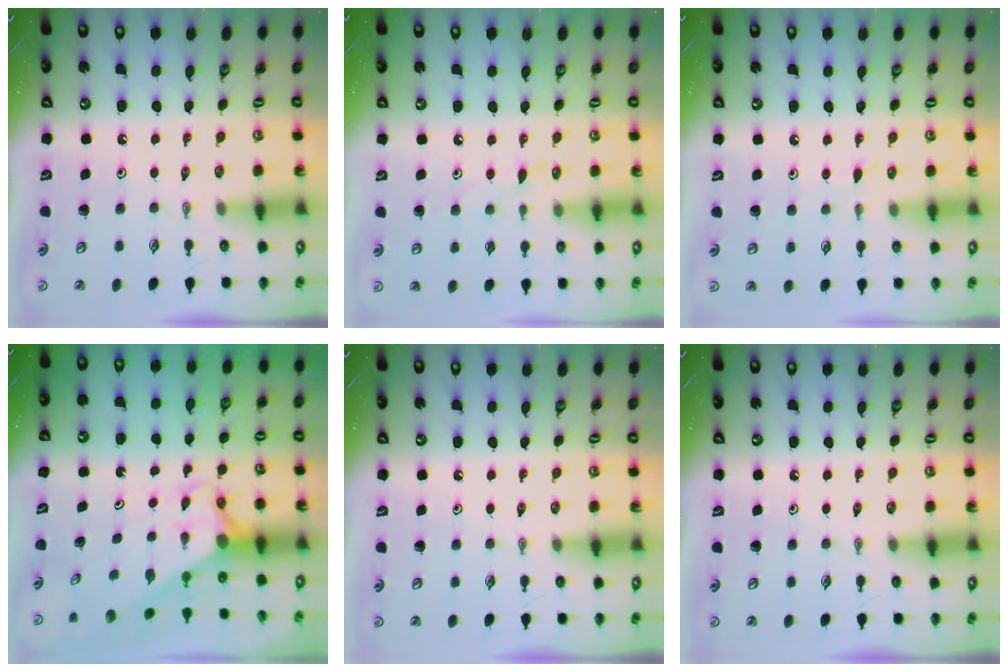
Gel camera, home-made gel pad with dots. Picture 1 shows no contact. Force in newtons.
{"total": 6.7, "press": 6.7, "slide": 0.4}
{"total": 2.7, "press": 2.7, "slide": 0.3}
{"total": 2.7, "press": 2.7, "slide": 0.0}
{"total": 0.0}
{"total": 0.0}